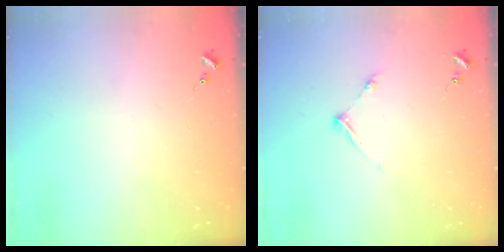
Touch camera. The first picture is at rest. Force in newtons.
{"total": 5.6, "press": 5.6, "slide": 0.6}